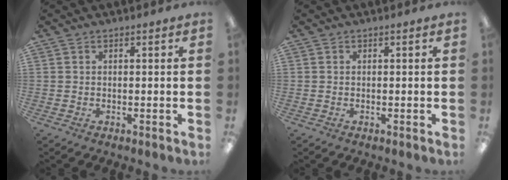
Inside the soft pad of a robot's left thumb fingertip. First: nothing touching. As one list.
[{"total": 0.0}]